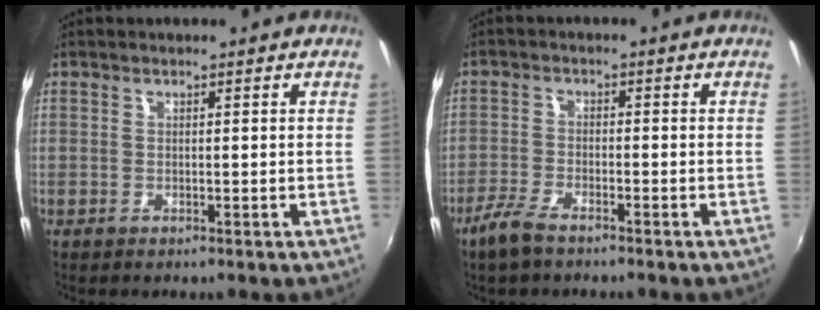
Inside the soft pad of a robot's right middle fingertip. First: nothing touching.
{"total": 5.1, "force": [-3.9, 1.3, 2.9], "torque": [-0.081, -0.008, -0.080]}